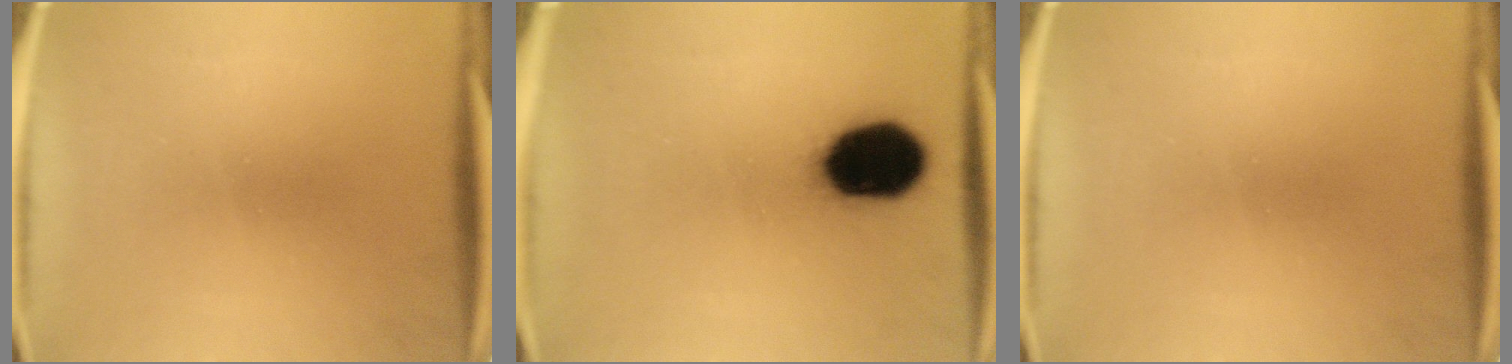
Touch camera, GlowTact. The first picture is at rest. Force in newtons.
{"total": 17.4}
{"total": 0.0}